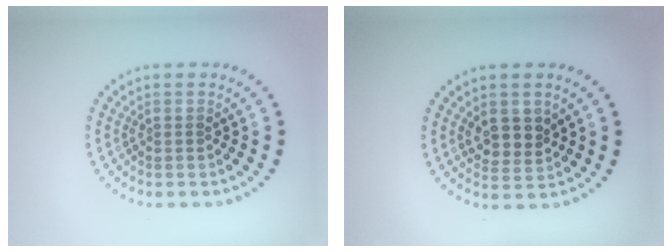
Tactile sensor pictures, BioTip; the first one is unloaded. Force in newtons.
{"total": 2.7, "press": 2.6, "slide": 1.0}